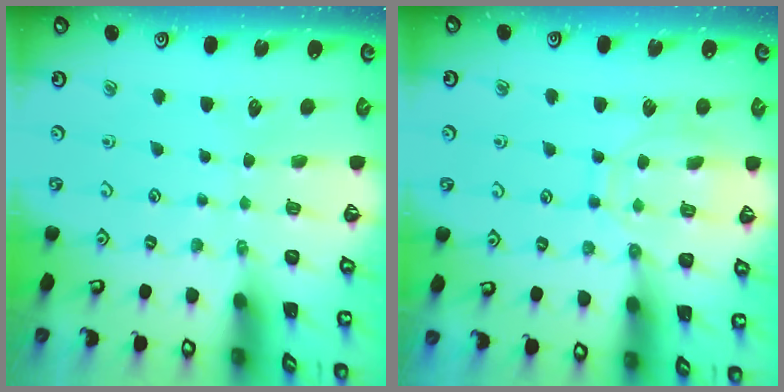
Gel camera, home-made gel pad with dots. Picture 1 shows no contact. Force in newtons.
{"total": 11.6, "press": 11.6, "slide": 1.0}